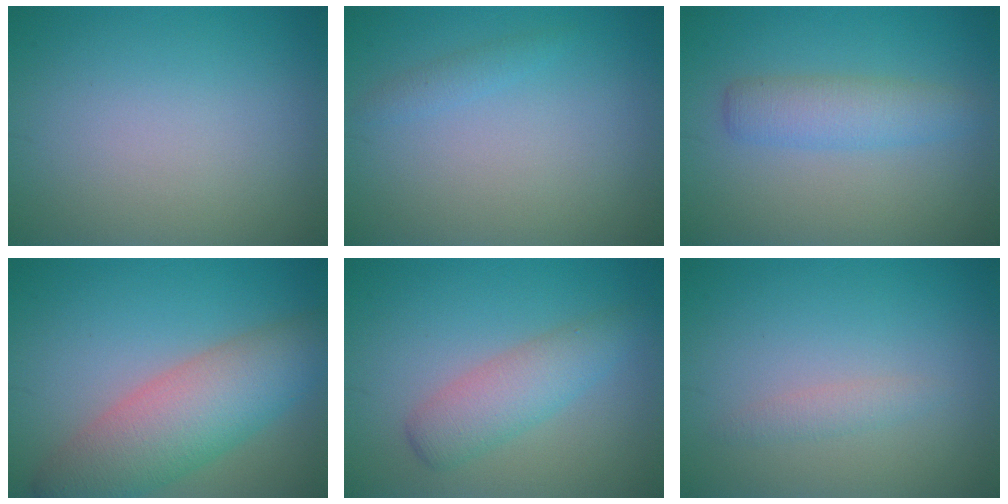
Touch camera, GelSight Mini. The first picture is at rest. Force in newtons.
{"total": 1.0, "press": 1.0, "slide": 0.1}
{"total": 3.2, "press": 3.2, "slide": 0.1}
{"total": 8.0, "press": 8.0, "slide": 0.3}
{"total": 3.6, "press": 3.6, "slide": 0.1}
{"total": 1.2, "press": 1.2, "slide": 0.0}